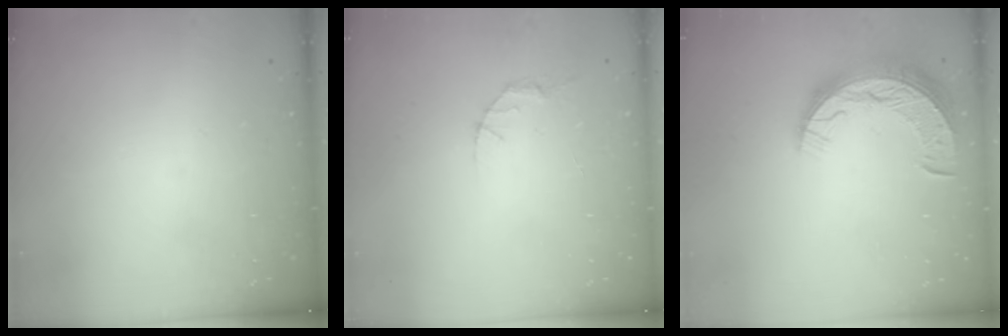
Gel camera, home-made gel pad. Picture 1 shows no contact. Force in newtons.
{"total": 2.7, "press": 2.7, "slide": 0.4}
{"total": 11.3, "press": 11.2, "slide": 0.9}